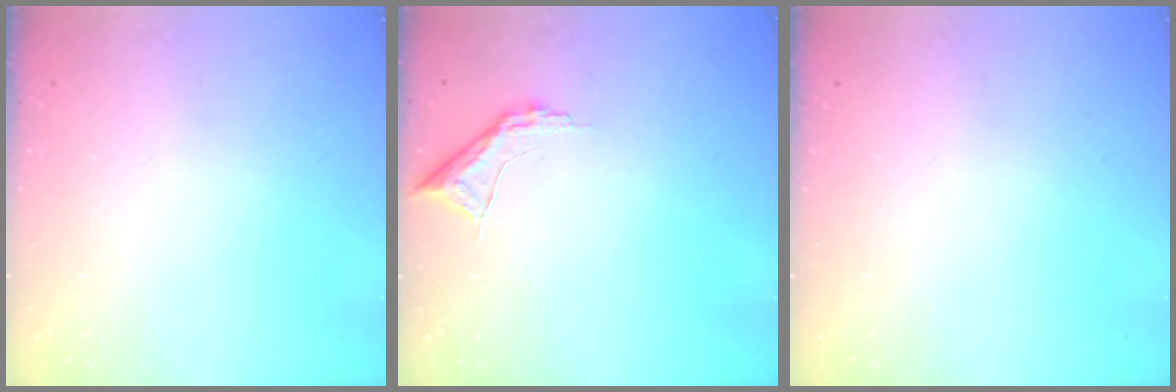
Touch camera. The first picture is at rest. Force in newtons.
{"total": 7.9, "press": 7.9, "slide": 0.5}
{"total": 0.0}